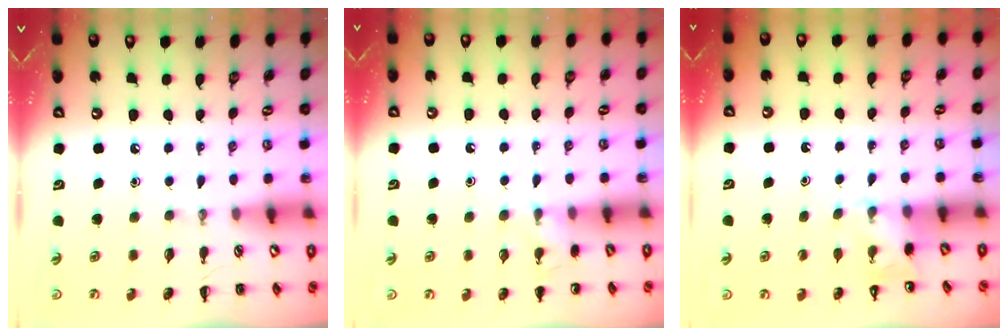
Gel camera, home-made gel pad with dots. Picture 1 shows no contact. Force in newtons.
{"total": 5.0, "press": 4.8, "slide": 1.4}
{"total": 4.8, "press": 4.6, "slide": 1.2}